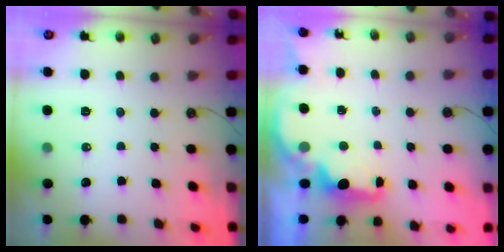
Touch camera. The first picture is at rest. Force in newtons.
{"total": 2.5, "press": 2.3, "slide": 0.8}